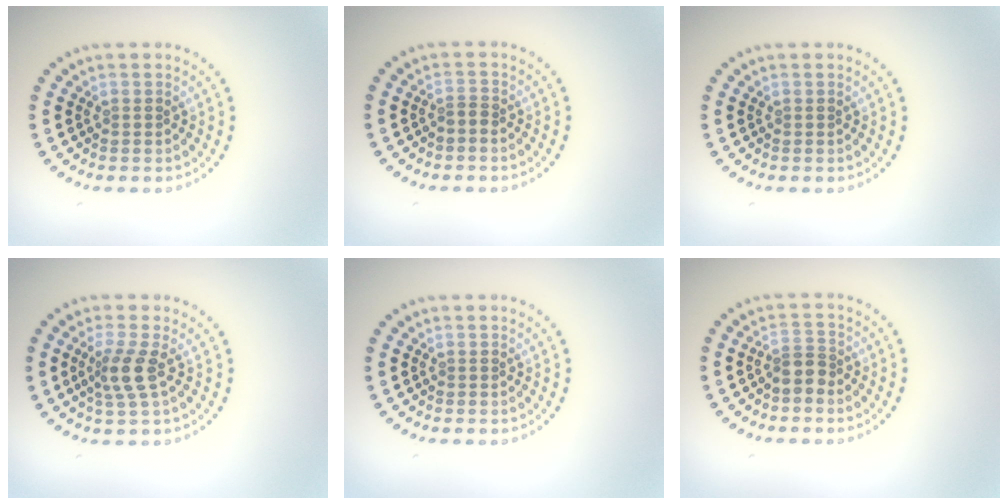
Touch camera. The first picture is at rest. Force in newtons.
{"total": 0.8, "press": 0.5, "slide": 0.6}
{"total": 0.0}
{"total": 2.7, "press": 2.1, "slide": 1.7}
{"total": 0.0}
{"total": 2.1, "press": 1.6, "slide": 1.3}